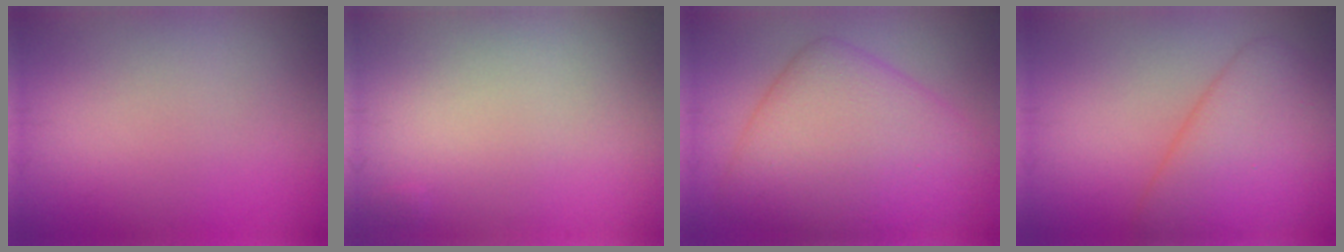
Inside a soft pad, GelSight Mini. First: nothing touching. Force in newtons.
{"total": 0.0}
{"total": 9.0, "press": 9.0, "slide": 0.1}
{"total": 5.6, "press": 5.6, "slide": 0.2}